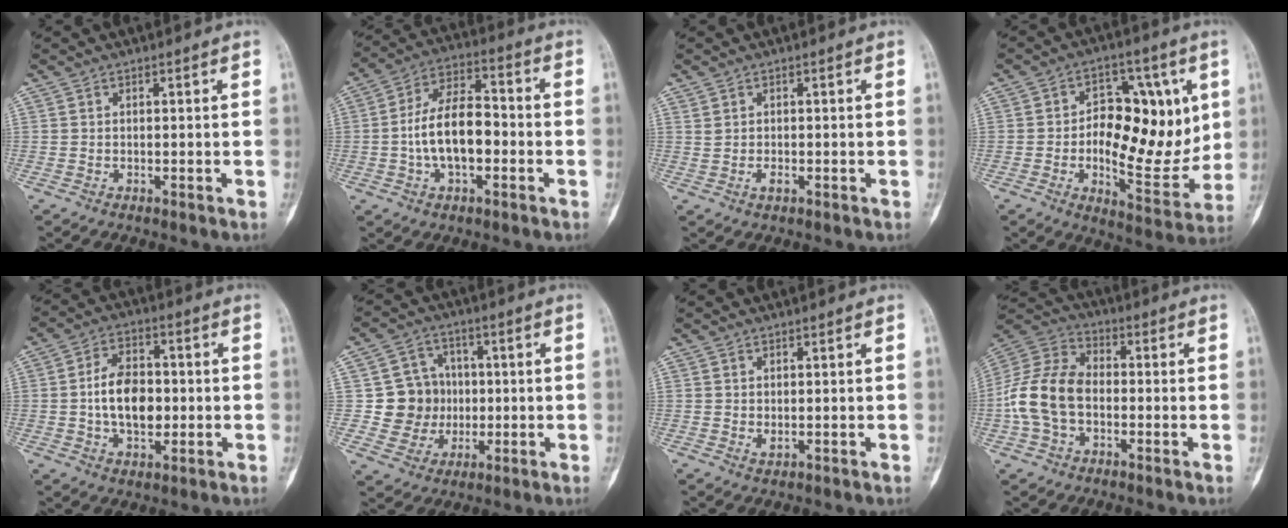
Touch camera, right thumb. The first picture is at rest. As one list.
[{"total": 13.1, "force": [-2.0, 7.0, 10.8], "torque": [-0.186, 0.036, -0.042]}, {"total": 1.5, "force": [-0.1, 0.9, 1.2], "torque": [-0.024, 0.002, 0.002]}, {"total": 18.6, "force": [1.5, 10.3, 15.4], "torque": [-0.171, -0.010, 0.029]}, {"total": 10.9, "force": [-0.5, 6.9, 8.4], "torque": [-0.123, 0.012, -0.012]}, {"total": 10.2, "force": [0.1, 9.9, 2.8], "torque": [0.004, 0.016, 0.007]}, {"total": 1.1, "force": [0.1, 0.7, 0.8], "torque": [-0.014, -0.003, 0.006]}, {"total": 13.3, "force": [-2.2, 9.1, 9.4], "torque": [-0.189, 0.038, -0.050]}]